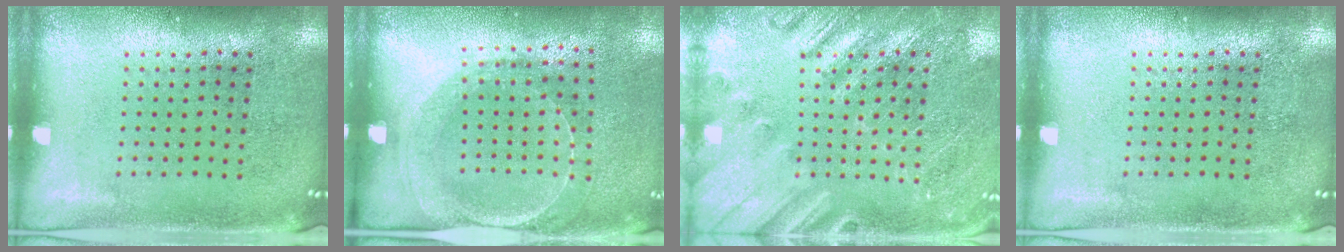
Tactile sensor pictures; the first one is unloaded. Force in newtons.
{"total": 1.6, "press": 1.5, "slide": 0.4}
{"total": 2.4, "press": 2.4, "slide": 0.3}
{"total": 0.0}